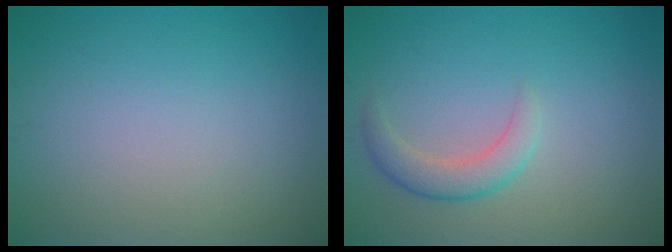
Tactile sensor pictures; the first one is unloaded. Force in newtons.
{"total": 2.5, "press": 2.5, "slide": 0.2}